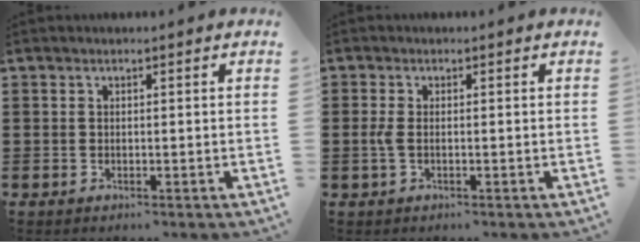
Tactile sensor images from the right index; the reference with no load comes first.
{"total": 1.8, "force": [-0.2, 0.6, 1.7], "torque": [-0.047, -0.005, -0.009]}